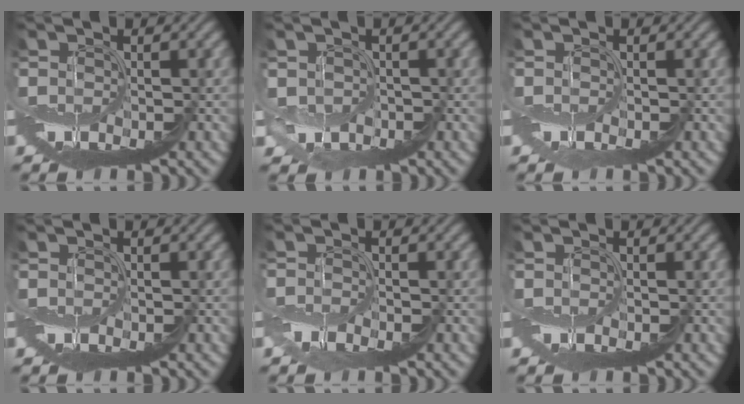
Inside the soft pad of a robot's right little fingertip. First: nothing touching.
{"total": 1.1, "force": [0.5, 0.9, 0.4], "torque": [-0.003, -0.003, 0.010]}
{"total": 0.0}
{"total": 0.0}
{"total": 1.3, "force": [-0.5, -0.6, -1.0], "torque": [0.021, 0.002, -0.012]}
{"total": 0.0}